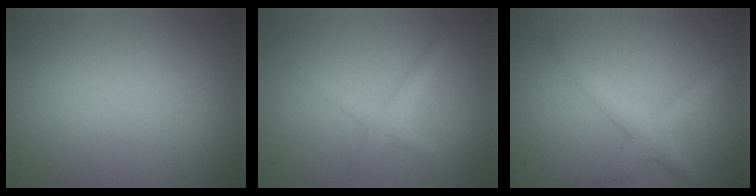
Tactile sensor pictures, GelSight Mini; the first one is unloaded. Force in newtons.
{"total": 1.8, "press": 1.8, "slide": 0.1}
{"total": 3.1, "press": 3.1, "slide": 0.0}